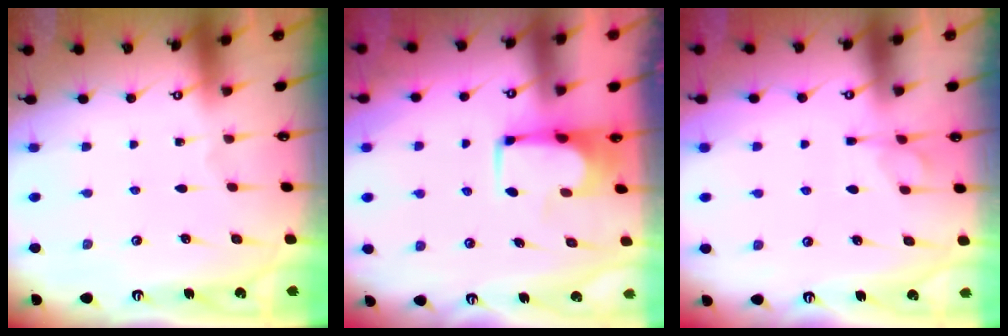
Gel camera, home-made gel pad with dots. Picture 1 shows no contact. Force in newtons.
{"total": 1.5, "press": 1.5, "slide": 0.1}
{"total": 1.3, "press": 0.4, "slide": 1.2}